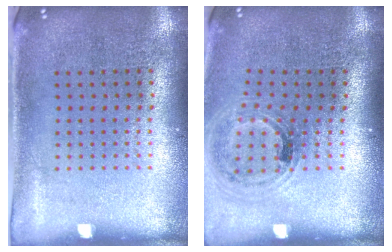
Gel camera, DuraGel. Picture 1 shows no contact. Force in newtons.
{"total": 1.0, "press": 1.0, "slide": 0.3}